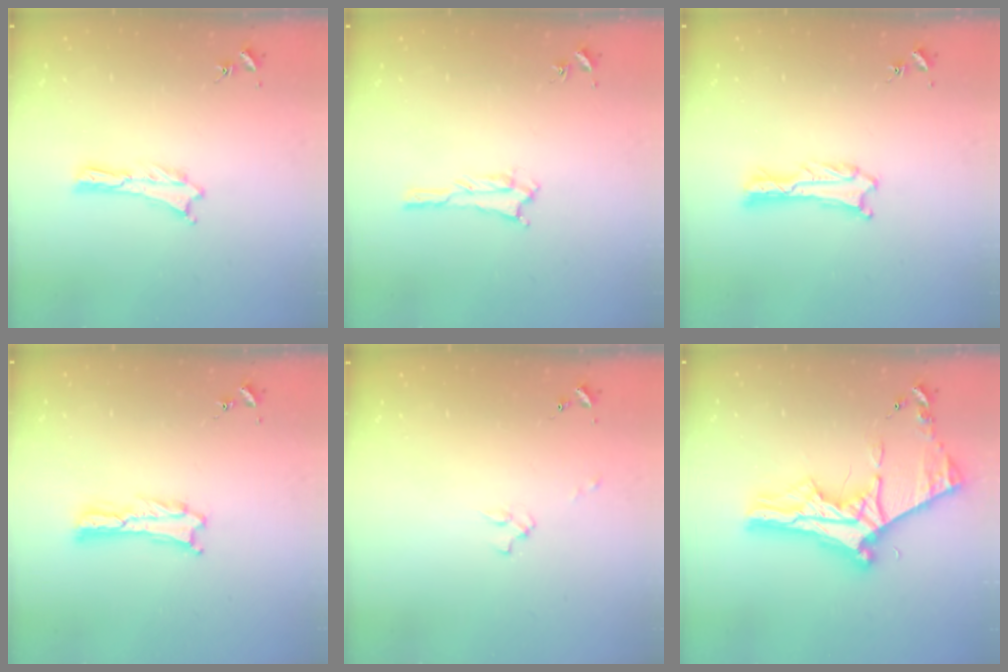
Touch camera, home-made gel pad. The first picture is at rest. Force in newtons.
{"total": 1.3, "press": 1.3, "slide": 0.2}
{"total": 1.1, "press": 1.1, "slide": 0.0}
{"total": 1.1, "press": 1.1, "slide": 0.2}
{"total": 1.1, "press": 1.1, "slide": 0.2}
{"total": 10.7, "press": 10.6, "slide": 1.4}